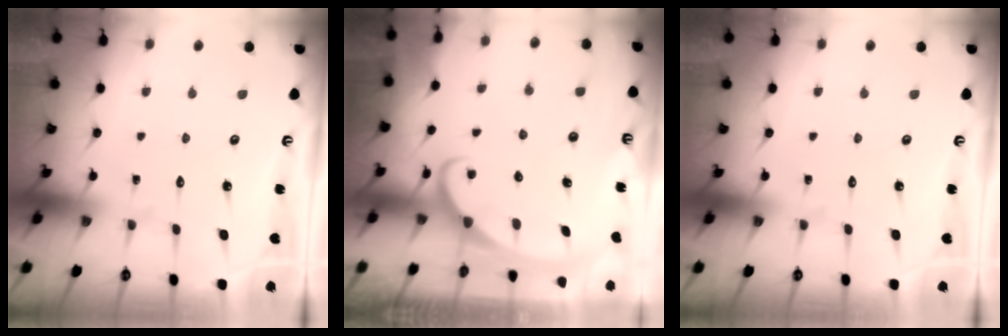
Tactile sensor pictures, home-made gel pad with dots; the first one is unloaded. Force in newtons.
{"total": 2.6, "press": 2.5, "slide": 0.3}
{"total": 0.0}